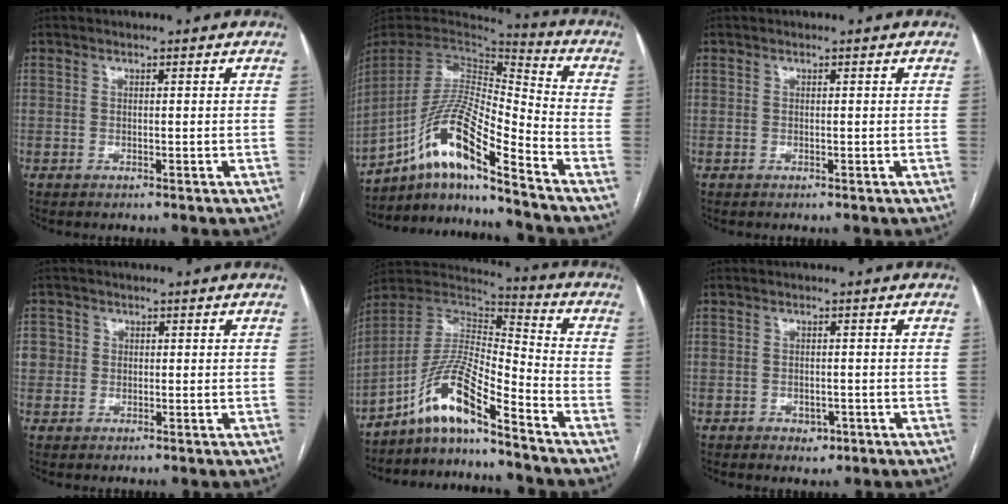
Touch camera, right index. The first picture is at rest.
{"total": 15.9, "force": [-10.7, 1.5, 11.6], "torque": [-0.233, 0.009, -0.194]}
{"total": 0.0}
{"total": 3.6, "force": [0.2, 3.5, 0.7], "torque": [-0.011, 0.016, 0.006]}
{"total": 11.2, "force": [-8.3, 1.0, 7.5], "torque": [-0.152, 0.021, -0.156]}
{"total": 2.1, "force": [-1.1, 1.5, 1.0], "torque": [-0.010, 0.004, -0.007]}